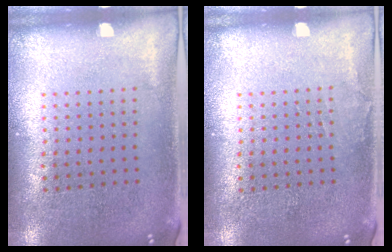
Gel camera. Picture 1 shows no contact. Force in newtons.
{"total": 0.6, "press": 0.6, "slide": 0.1}